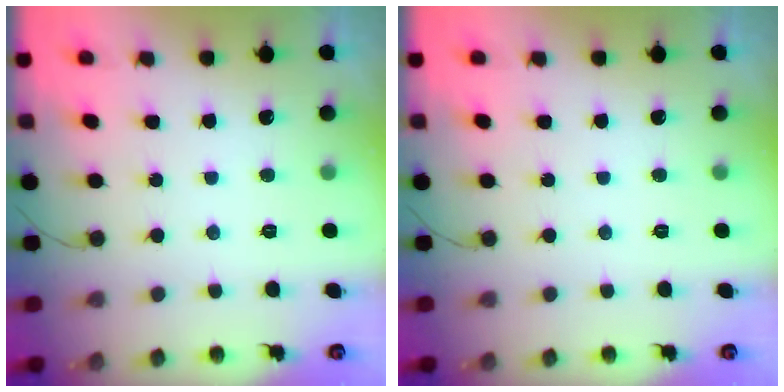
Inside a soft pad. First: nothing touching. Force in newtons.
{"total": 0.0}